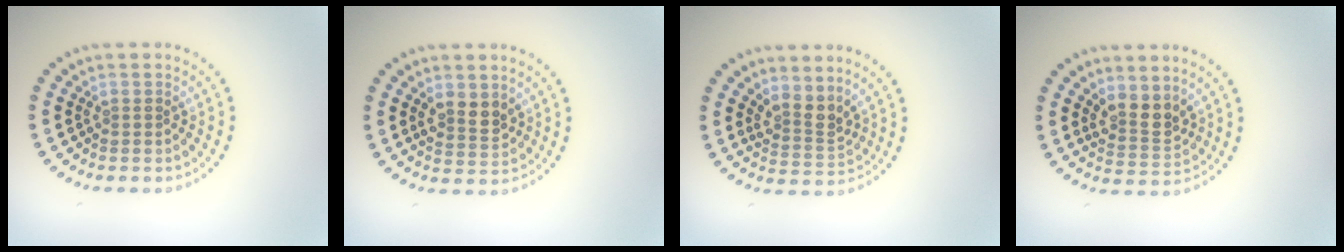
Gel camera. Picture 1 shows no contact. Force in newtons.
{"total": 2.4, "press": 2.3, "slide": 0.8}
{"total": 2.8, "press": 2.0, "slide": 2.0}
{"total": 2.8, "press": 2.4, "slide": 1.3}